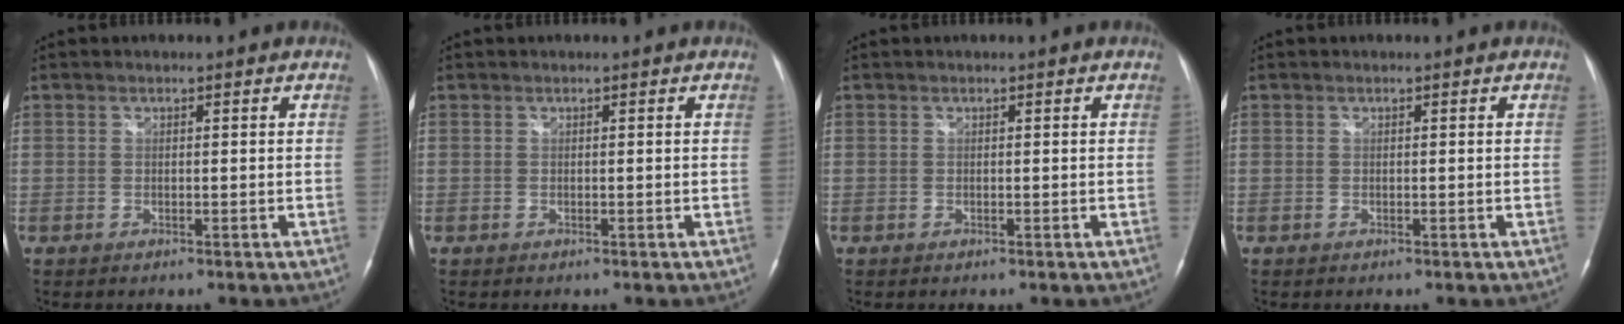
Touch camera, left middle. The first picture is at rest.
{"total": 0.0}
{"total": 0.0}
{"total": 0.0}